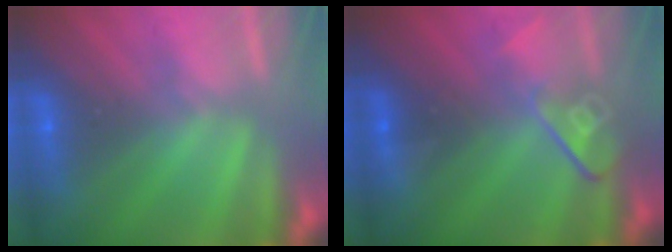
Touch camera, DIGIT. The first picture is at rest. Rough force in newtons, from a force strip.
{"total": 2.7}